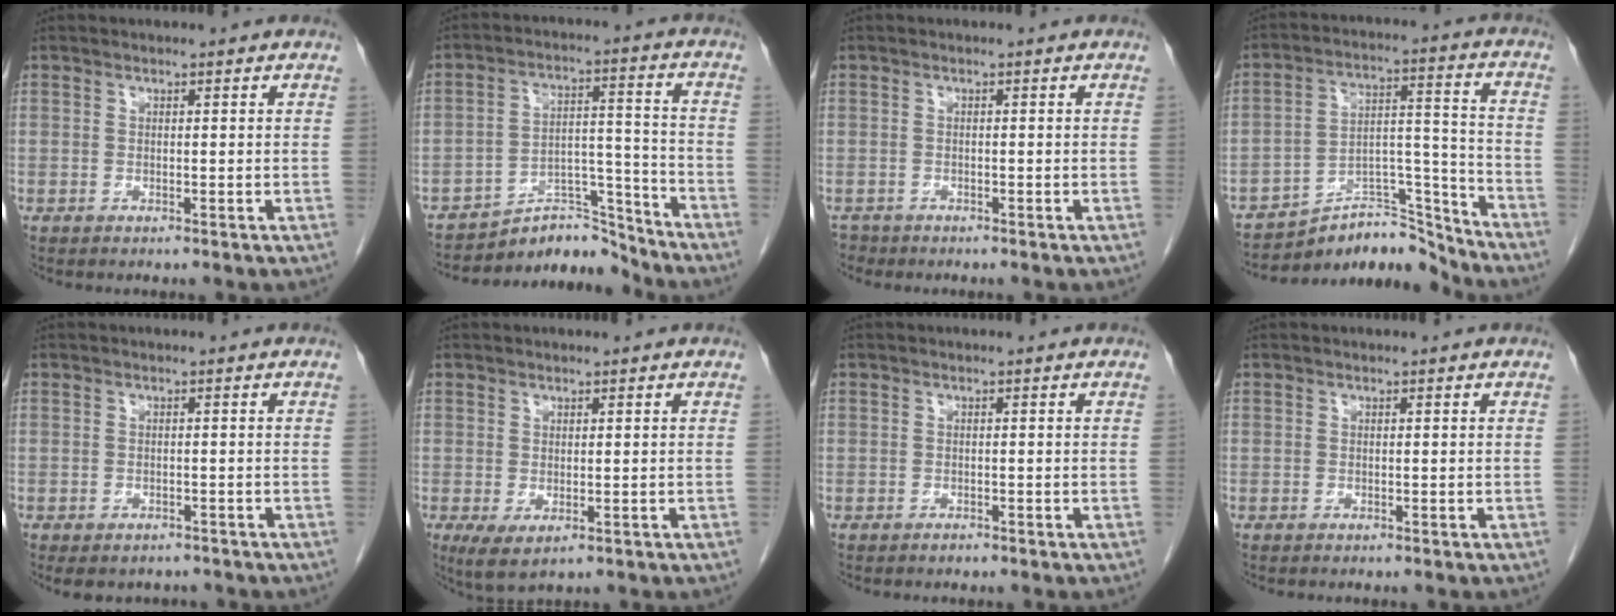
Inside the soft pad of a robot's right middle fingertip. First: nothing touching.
{"total": 9.3, "force": [-9.1, 1.7, 0.2], "torque": [0.009, 0.051, -0.152]}
{"total": 1.2, "force": [-1.0, 0.5, -0.2], "torque": [0.000, -0.001, -0.017]}
{"total": 12.1, "force": [-11.8, 2.5, 1.1], "torque": [-0.002, 0.059, -0.194]}
{"total": 5.0, "force": [-4.1, 2.5, 1.4], "torque": [-0.012, 0.004, -0.051]}
{"total": 3.3, "force": [-1.0, 1.3, 2.9], "torque": [-0.050, -0.011, -0.005]}
{"total": 0.5, "force": [-0.5, 0.2, 0.1], "torque": [-0.004, 0.000, -0.008]}
{"total": 0.0}